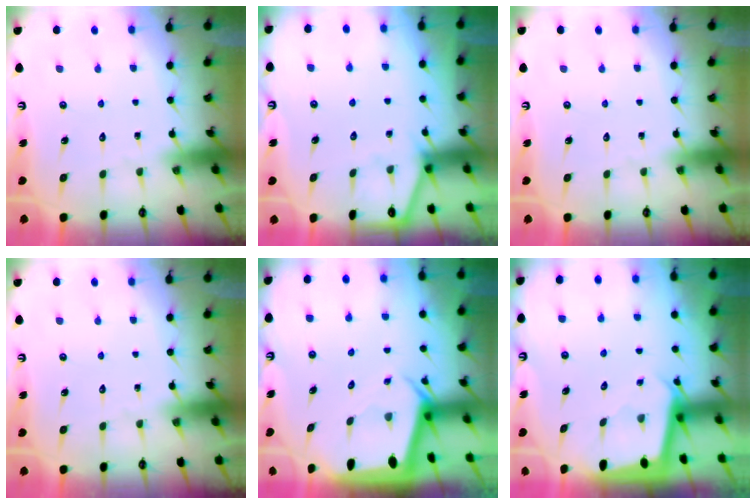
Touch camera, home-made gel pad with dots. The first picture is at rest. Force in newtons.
{"total": 1.5, "press": 1.5, "slide": 0.2}
{"total": 0.0}
{"total": 0.0}
{"total": 3.1, "press": 3.1, "slide": 0.3}
{"total": 1.8, "press": 1.8, "slide": 0.1}